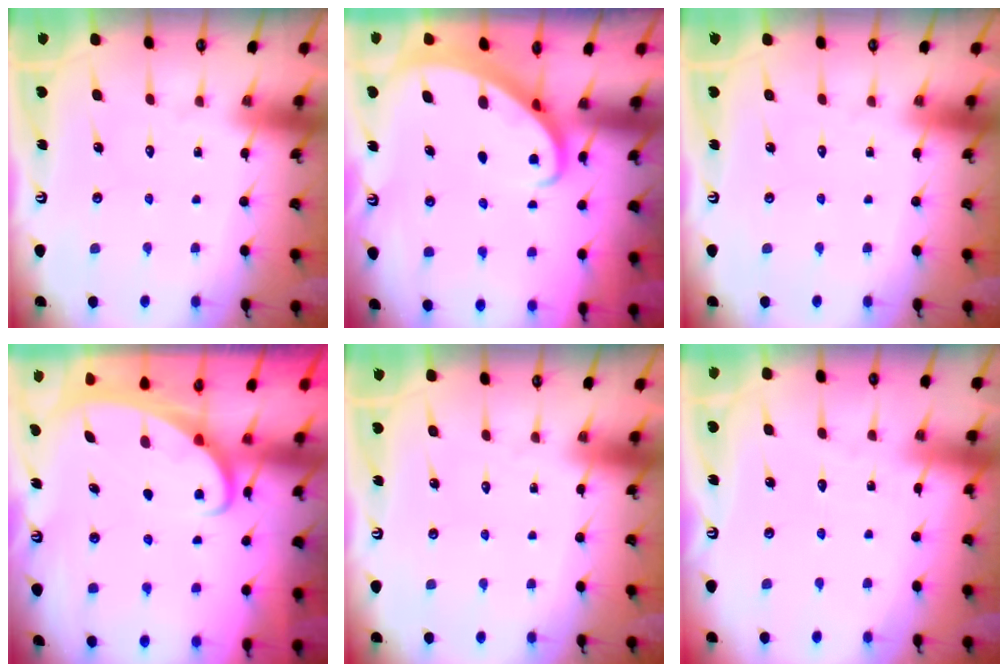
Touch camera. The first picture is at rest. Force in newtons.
{"total": 2.5, "press": 2.5, "slide": 0.2}
{"total": 0.0}
{"total": 2.0, "press": 2.0, "slide": 0.3}
{"total": 0.0}
{"total": 1.0, "press": 1.0, "slide": 0.2}